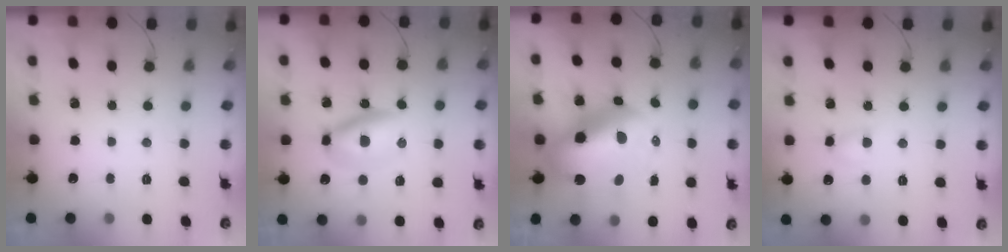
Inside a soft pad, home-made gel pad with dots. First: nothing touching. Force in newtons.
{"total": 6.6, "press": 6.5, "slide": 1.2}
{"total": 16.5, "press": 16.2, "slide": 3.5}
{"total": 3.6, "press": 3.5, "slide": 0.9}